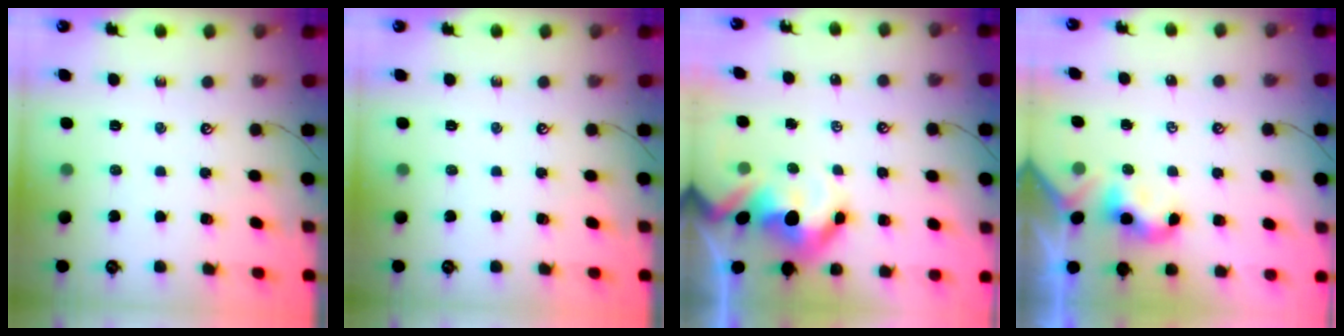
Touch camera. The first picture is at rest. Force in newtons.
{"total": 0.0}
{"total": 9.5, "press": 9.5, "slide": 1.1}
{"total": 2.0, "press": 2.0, "slide": 0.3}